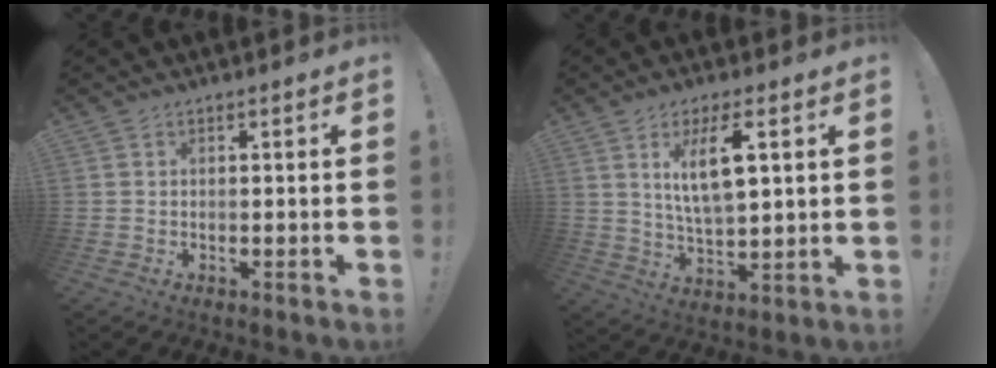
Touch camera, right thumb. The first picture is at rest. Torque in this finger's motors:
{"motor_torque": [0.09, 1.53, 0.13, 0.30, 0.07]}